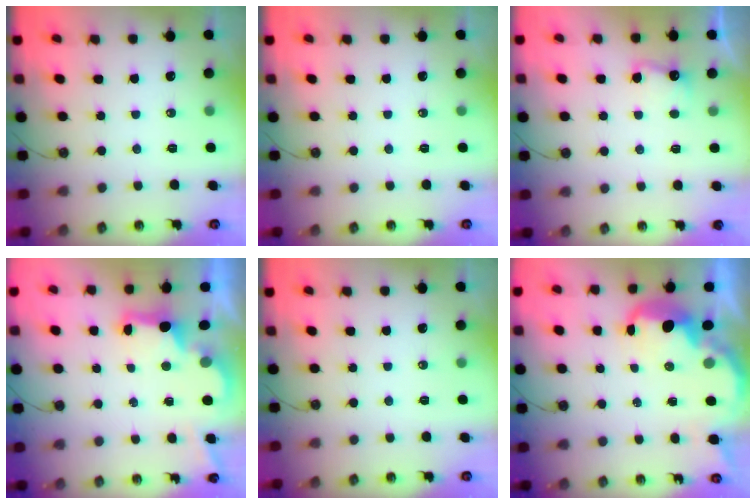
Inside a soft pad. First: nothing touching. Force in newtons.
{"total": 0.0}
{"total": 3.0, "press": 2.8, "slide": 0.9}
{"total": 2.9, "press": 2.7, "slide": 0.9}
{"total": 0.0}
{"total": 5.7, "press": 5.7, "slide": 0.7}